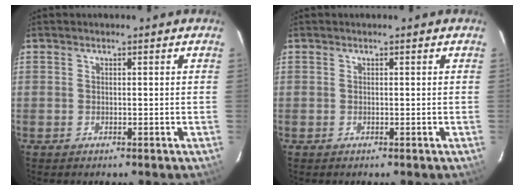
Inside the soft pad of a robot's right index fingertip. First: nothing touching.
{"total": 0.0}